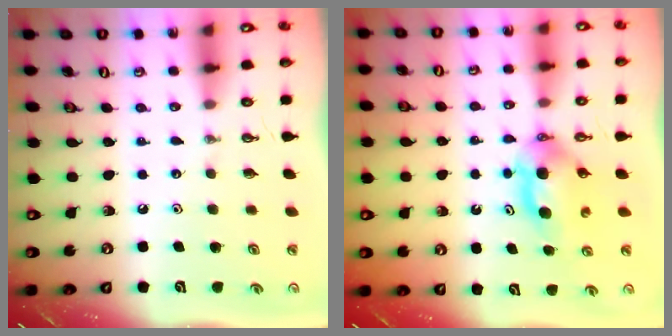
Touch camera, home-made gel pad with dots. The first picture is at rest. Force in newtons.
{"total": 6.2, "press": 5.6, "slide": 2.7}